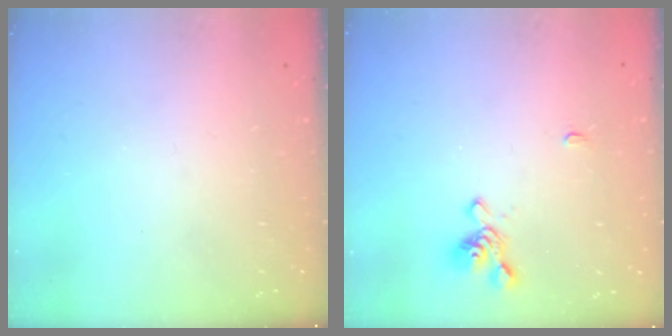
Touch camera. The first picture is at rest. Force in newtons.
{"total": 1.5, "press": 1.1, "slide": 1.0}